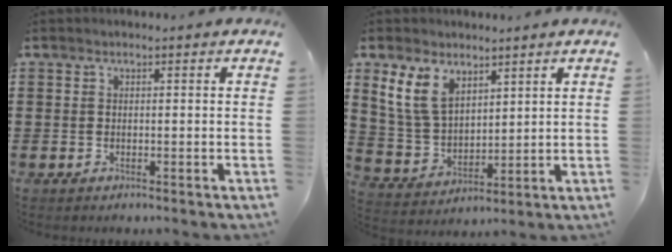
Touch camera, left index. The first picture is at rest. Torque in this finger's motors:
{"motor_torque": [0.45, -0.31, 0.26, 0.11]}